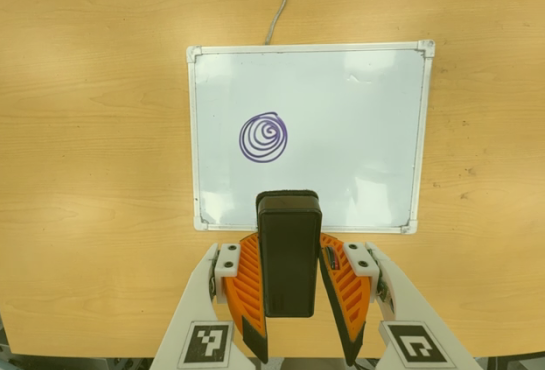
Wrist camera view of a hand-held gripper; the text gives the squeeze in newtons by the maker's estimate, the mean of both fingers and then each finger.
{"total": 6.1, "left": 5.2, "right": 7.0}